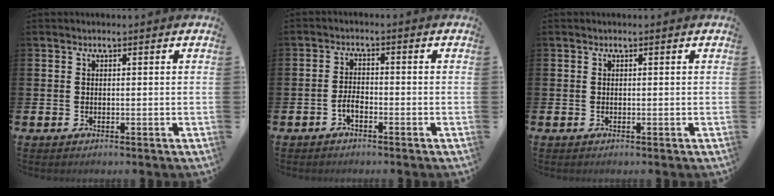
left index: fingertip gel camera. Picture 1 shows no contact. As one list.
[{"total": 1.8, "force": [-1.2, 0.7, 1.1], "torque": [-0.018, 0.001, -0.025]}, {"total": 0.0}]